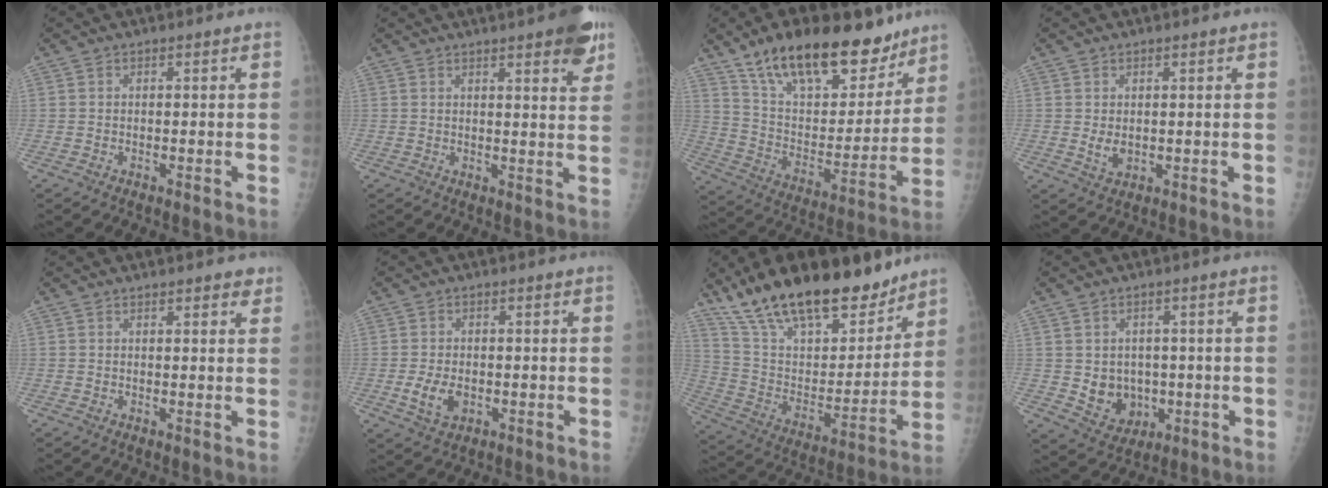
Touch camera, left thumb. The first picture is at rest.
{"total": 8.7, "force": [5.2, 2.0, 6.6], "torque": [-0.064, -0.018, 0.062]}
{"total": 24.7, "force": [17.5, 10.9, 13.7], "torque": [-0.176, -0.065, 0.288]}
{"total": 2.6, "force": [0.3, 1.8, 1.9], "torque": [-0.027, -0.008, 0.013]}
{"total": 2.4, "force": [1.9, 0.9, 1.1], "torque": [0.004, -0.006, 0.018]}
{"total": 4.9, "force": [-1.1, 3.1, 3.5], "torque": [-0.065, -0.005, -0.015]}
{"total": 27.4, "force": [20.5, 10.4, 14.8], "torque": [-0.221, -0.074, 0.346]}
{"total": 7.4, "force": [-0.6, 6.2, 3.9], "torque": [-0.027, -0.004, 0.010]}